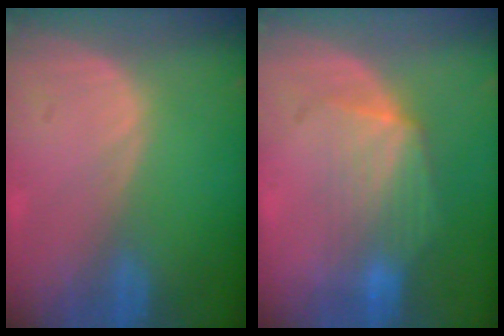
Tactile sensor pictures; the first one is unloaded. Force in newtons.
{"total": 6.9, "press": 6.5, "slide": 2.4}